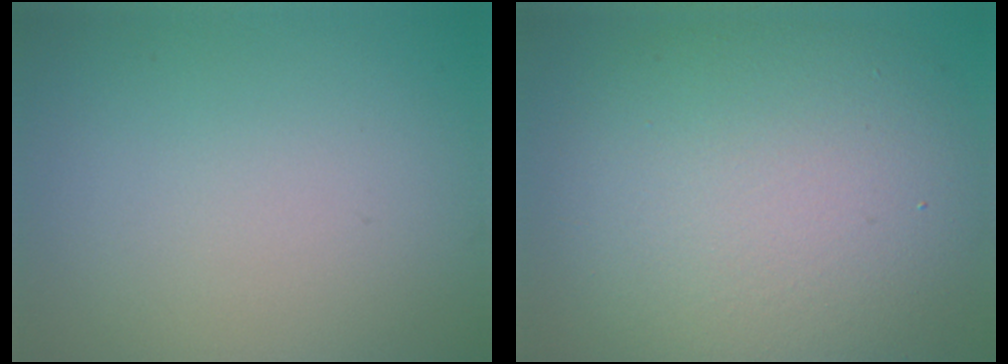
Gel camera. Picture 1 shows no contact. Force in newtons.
{"total": 11.6, "press": 11.6, "slide": 0.7}